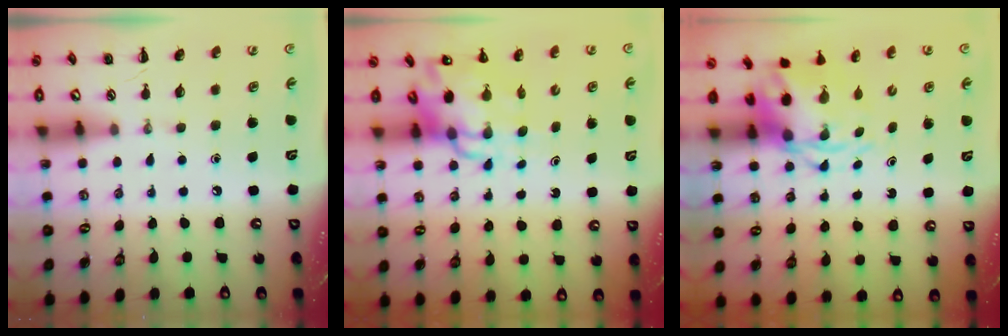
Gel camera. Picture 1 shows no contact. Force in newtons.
{"total": 10.7, "press": 10.3, "slide": 3.0}
{"total": 5.8, "press": 5.7, "slide": 1.0}